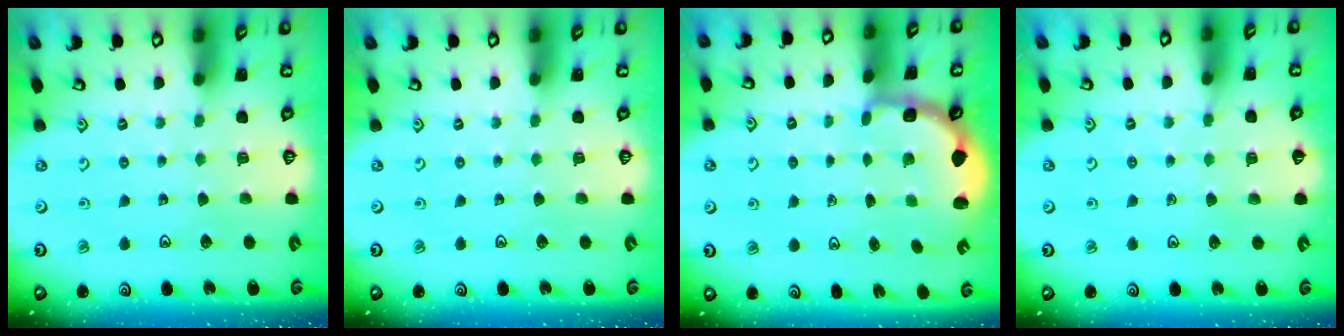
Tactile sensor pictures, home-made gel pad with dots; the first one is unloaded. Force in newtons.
{"total": 0.0}
{"total": 3.0, "press": 2.1, "slide": 2.2}
{"total": 2.7, "press": 2.7, "slide": 0.4}